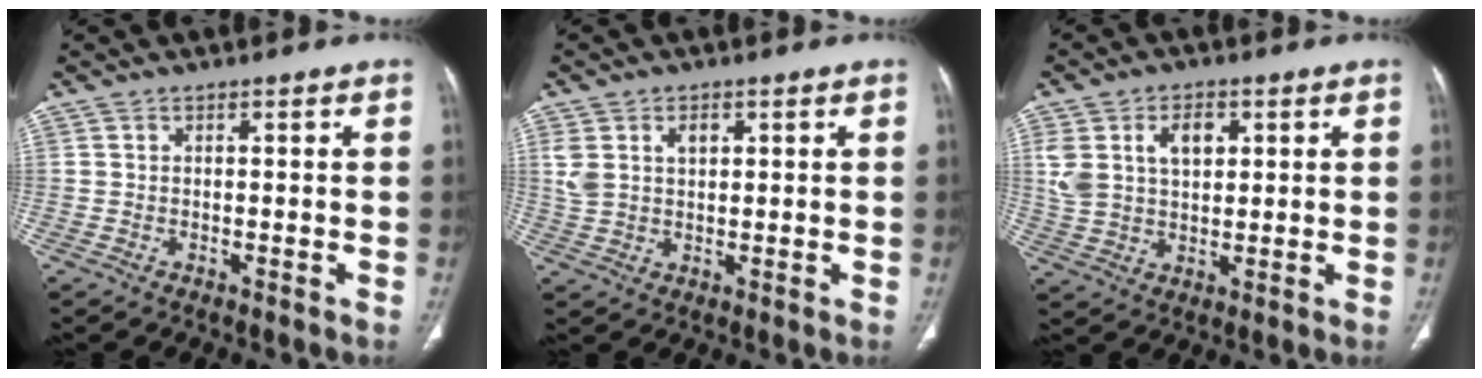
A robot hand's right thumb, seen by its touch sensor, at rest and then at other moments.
{"total": 5.5, "force": [2.0, 3.6, 3.7], "torque": [-0.066, 0.003, 0.047]}
{"total": 9.7, "force": [3.2, 6.3, 6.8], "torque": [-0.114, 0.002, 0.065]}